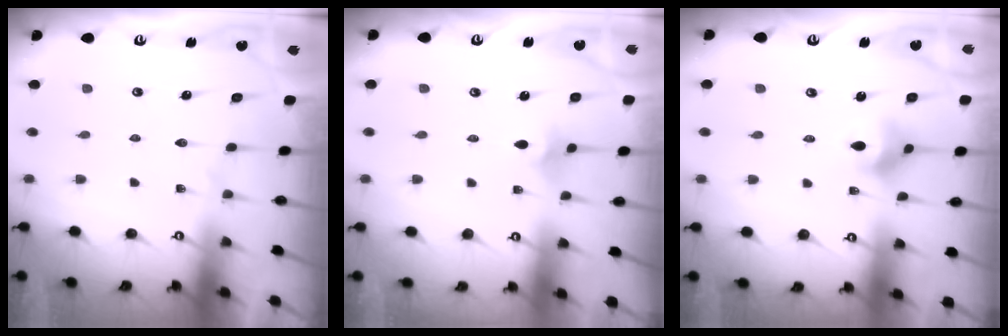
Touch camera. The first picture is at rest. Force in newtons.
{"total": 3.9, "press": 3.8, "slide": 0.9}
{"total": 6.8, "press": 6.5, "slide": 2.0}